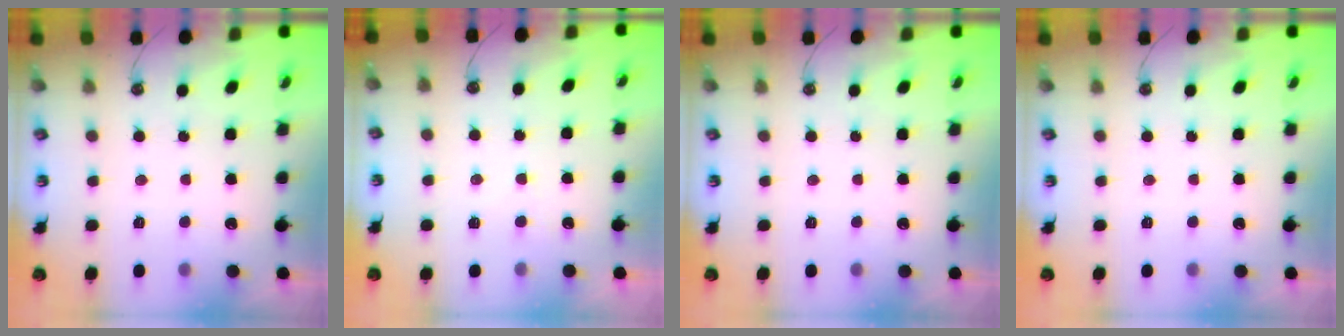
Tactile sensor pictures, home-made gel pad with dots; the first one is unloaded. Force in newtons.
{"total": 3.6, "press": 3.6, "slide": 0.4}
{"total": 0.0}
{"total": 0.0}